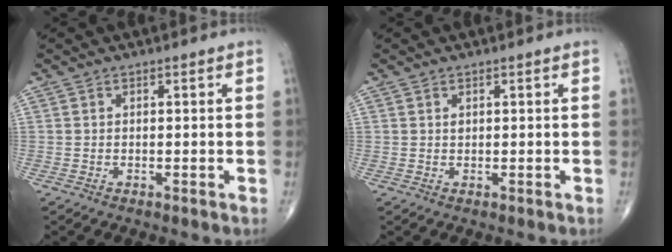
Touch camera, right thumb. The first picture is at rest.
{"total": 0.7, "force": [0.3, 0.4, 0.4], "torque": [-0.003, -0.001, 0.007]}